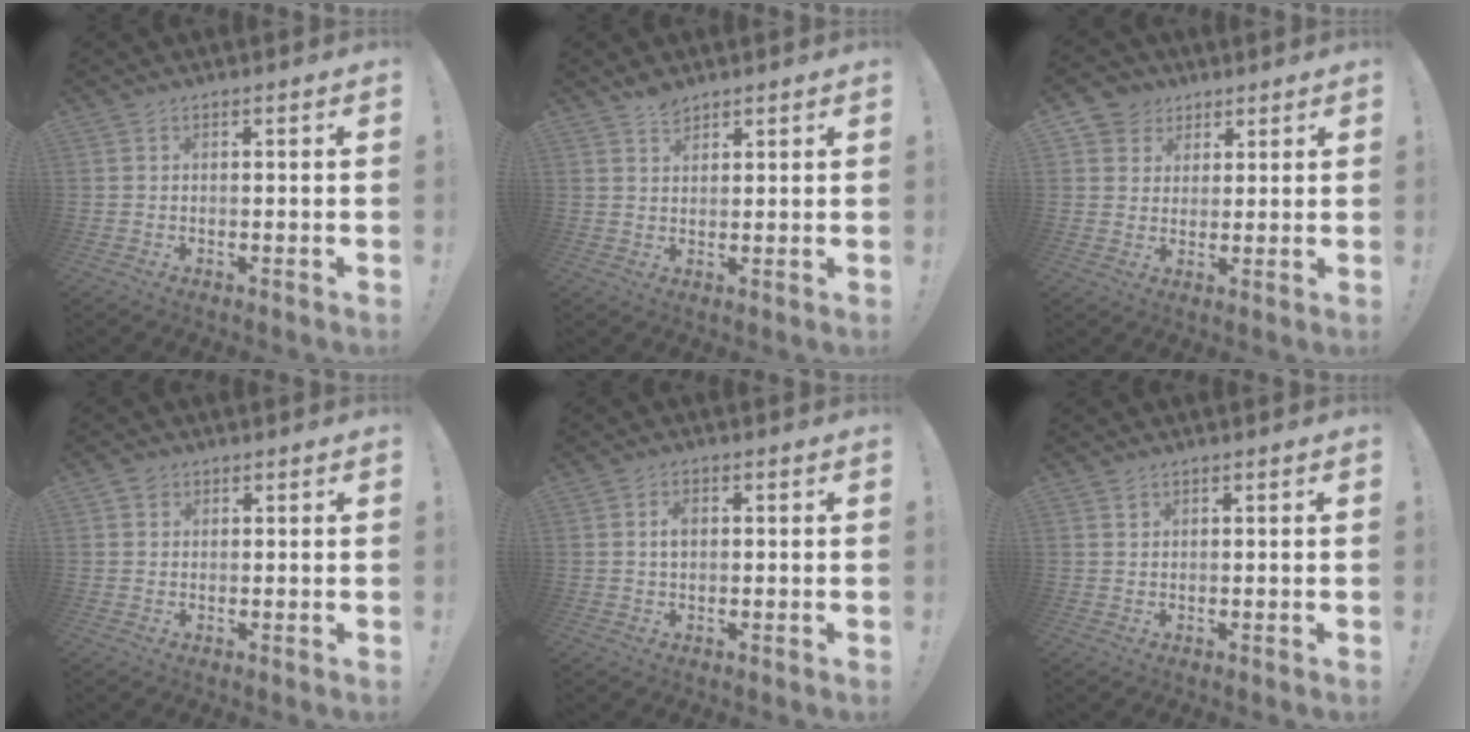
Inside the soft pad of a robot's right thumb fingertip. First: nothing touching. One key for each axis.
{"total": 3.5, "fx": 2.8, "fy": 1.8, "fz": 1.1, "tx": -0.001, "ty": -0.019, "tz": 0.049}
{"total": 6.3, "fx": 2.8, "fy": 5.6, "fz": 0.7, "tx": -0.018, "ty": -0.015, "tz": 0.058}
{"total": 1.9, "fx": 1.0, "fy": 1.6, "fz": 0.3, "tx": -0.006, "ty": 0.001, "tz": 0.018}
{"total": 2.4, "fx": 0.6, "fy": 1.6, "fz": 1.7, "tx": -0.016, "ty": -0.003, "tz": 0.004}
{"total": 0.9, "fx": 0.6, "fy": 0.6, "fz": 0.3, "tx": 0.000, "ty": -0.002, "tz": 0.010}